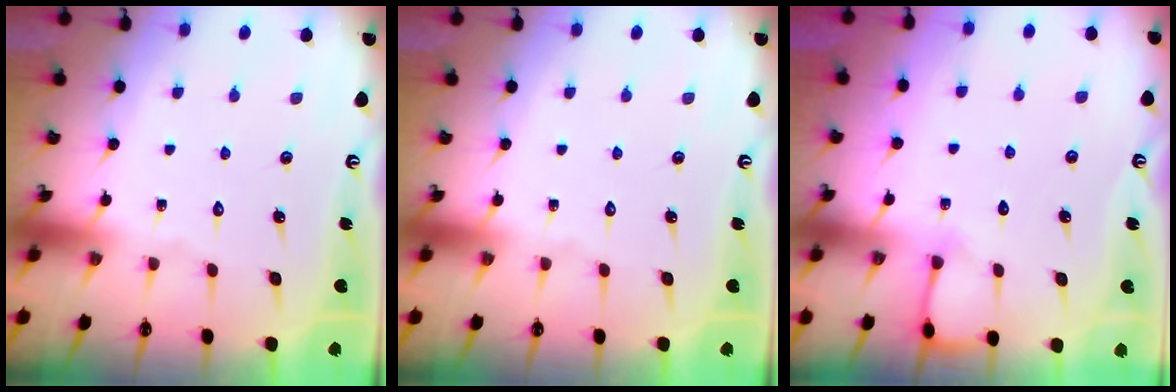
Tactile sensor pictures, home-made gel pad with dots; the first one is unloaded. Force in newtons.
{"total": 0.0}
{"total": 5.7, "press": 5.6, "slide": 0.5}